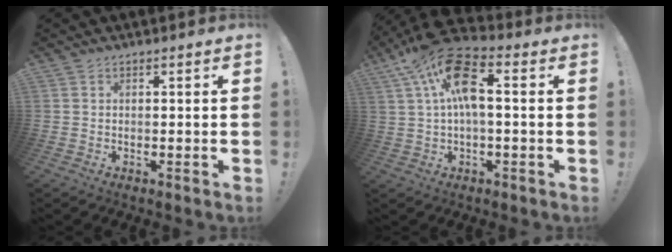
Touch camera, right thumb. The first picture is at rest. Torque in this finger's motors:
{"motor_torque": [0.58, 3.14, 1.64, 0.13, 0.21]}